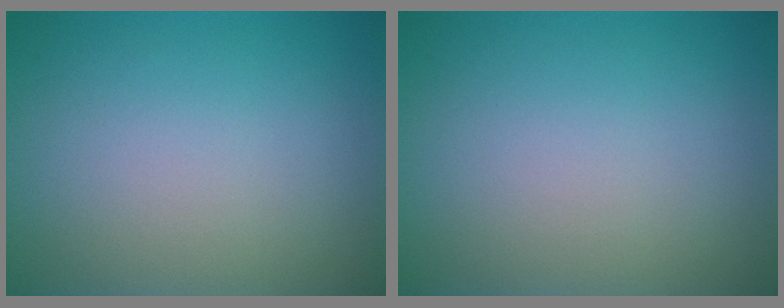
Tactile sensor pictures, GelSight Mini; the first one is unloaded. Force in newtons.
{"total": 0.0}